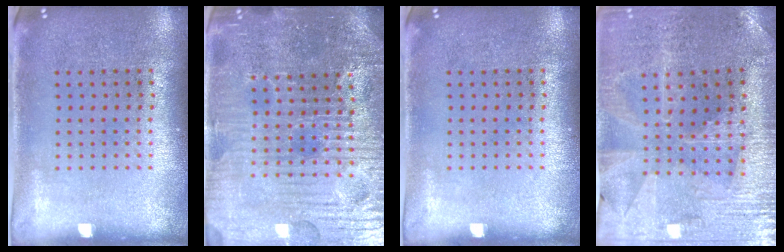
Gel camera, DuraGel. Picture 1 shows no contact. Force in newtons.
{"total": 5.6, "press": 5.3, "slide": 1.8}
{"total": 0.0}
{"total": 1.7, "press": 1.7, "slide": 0.3}